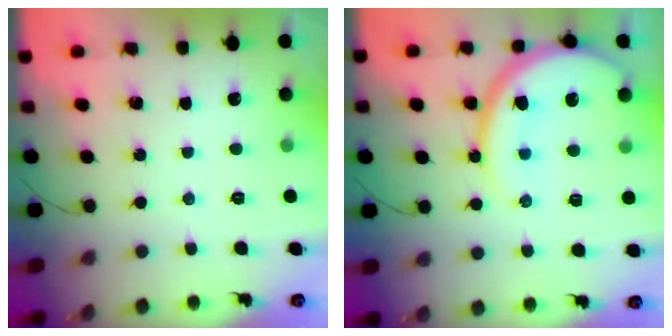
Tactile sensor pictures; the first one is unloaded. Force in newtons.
{"total": 14.8, "press": 14.7, "slide": 1.4}